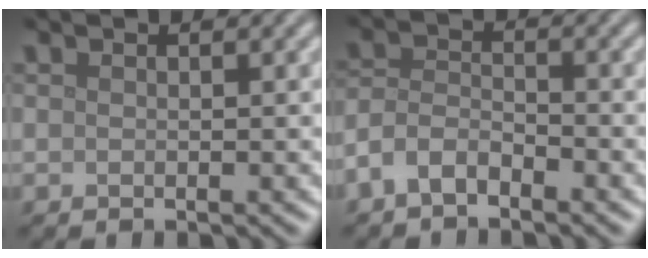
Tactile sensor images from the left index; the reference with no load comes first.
{"total": 3.0, "force": [-2.2, 1.3, 1.5], "torque": [-0.033, 0.007, -0.054]}